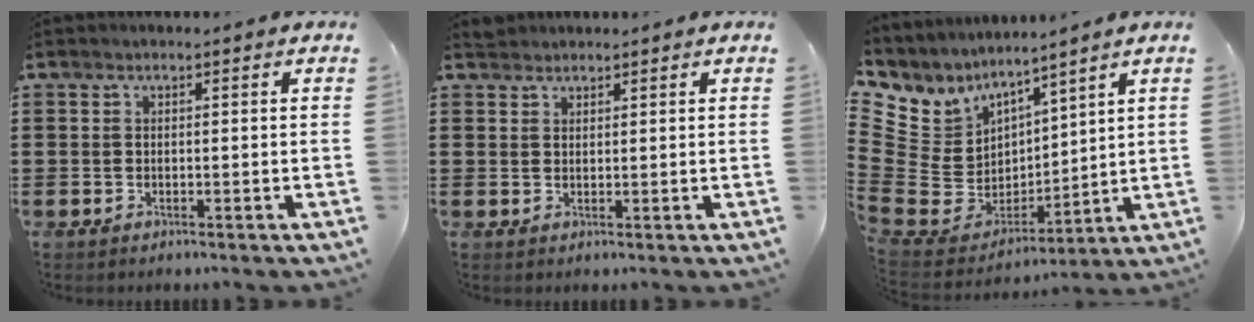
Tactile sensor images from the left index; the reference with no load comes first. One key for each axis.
{"total": 1.5, "fx": 1.4, "fy": 0.5, "fz": 0.0, "tx": -0.003, "ty": 0.003, "tz": 0.029}
{"total": 8.4, "fx": 4.7, "fy": 6.9, "fz": 0.7, "tx": -0.074, "ty": -0.048, "tz": 0.098}